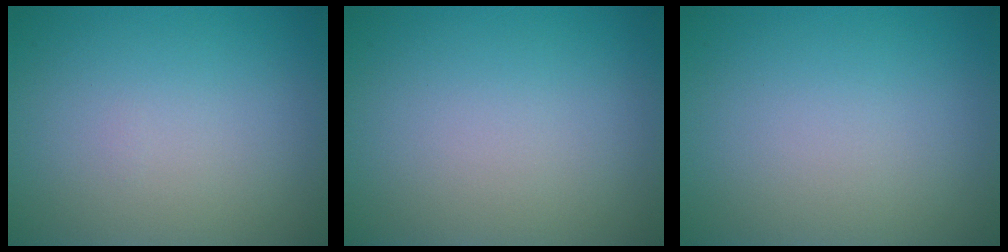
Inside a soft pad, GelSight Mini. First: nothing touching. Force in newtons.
{"total": 0.0}
{"total": 0.0}